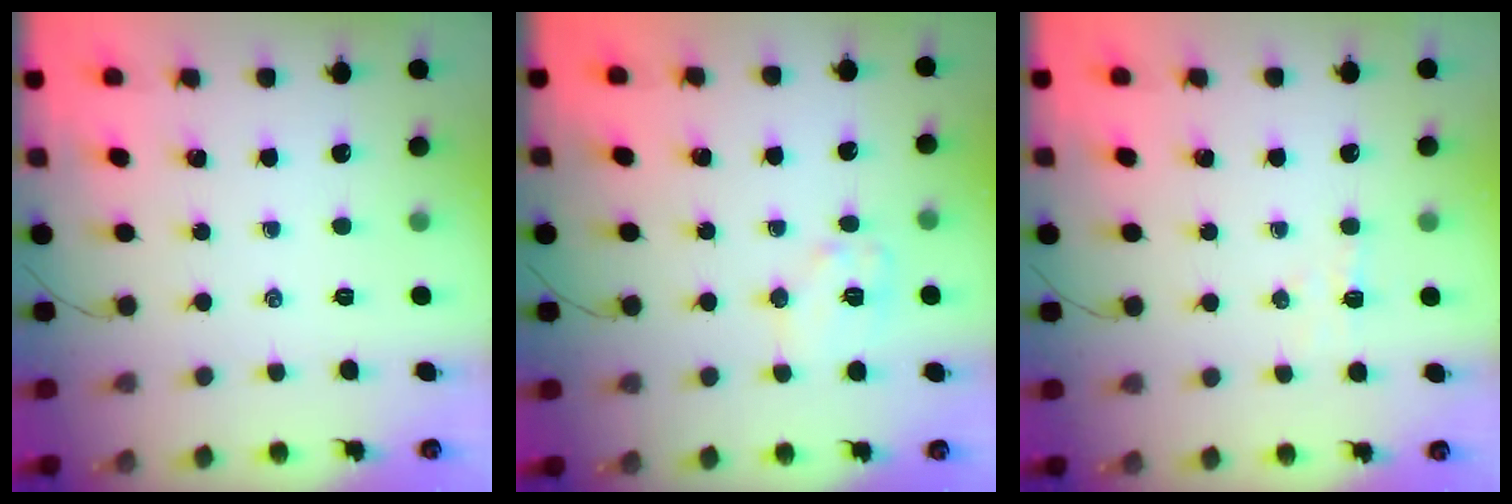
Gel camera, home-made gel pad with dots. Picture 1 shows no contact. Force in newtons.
{"total": 8.7, "press": 8.6, "slide": 1.2}
{"total": 3.5, "press": 3.4, "slide": 1.0}